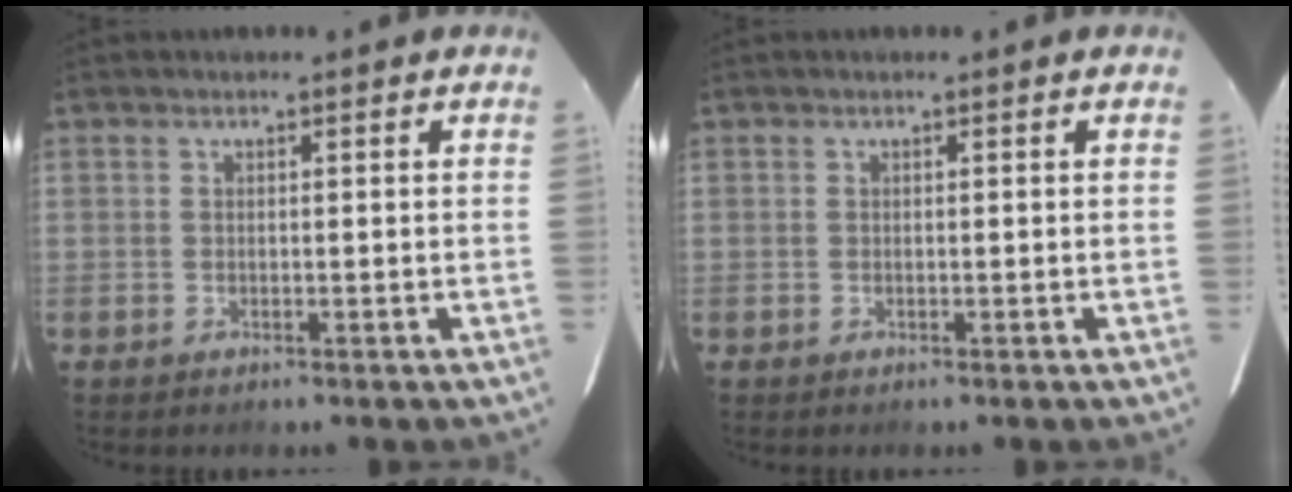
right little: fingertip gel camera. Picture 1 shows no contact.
{"total": 0.0}